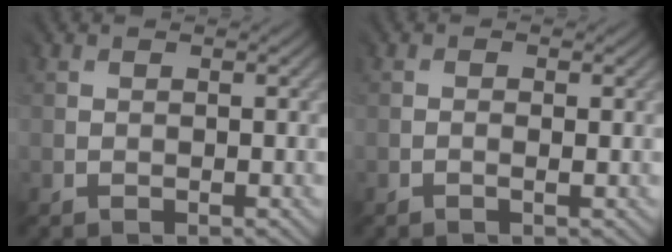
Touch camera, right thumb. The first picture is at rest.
{"total": 0.6, "force": [-0.3, 0.0, 0.5], "torque": [-0.012, -0.001, -0.006]}